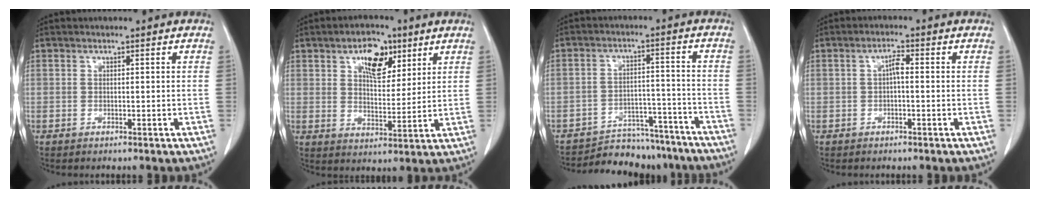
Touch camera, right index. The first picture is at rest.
{"total": 8.3, "force": [4.4, 4.2, 5.7], "torque": [-0.092, 0.011, 0.073]}
{"total": 13.8, "force": [-12.7, 4.8, 1.9], "torque": [-0.014, 0.028, -0.172]}
{"total": 2.1, "force": [-0.1, 0.6, 2.1], "torque": [-0.036, 0.006, -0.003]}